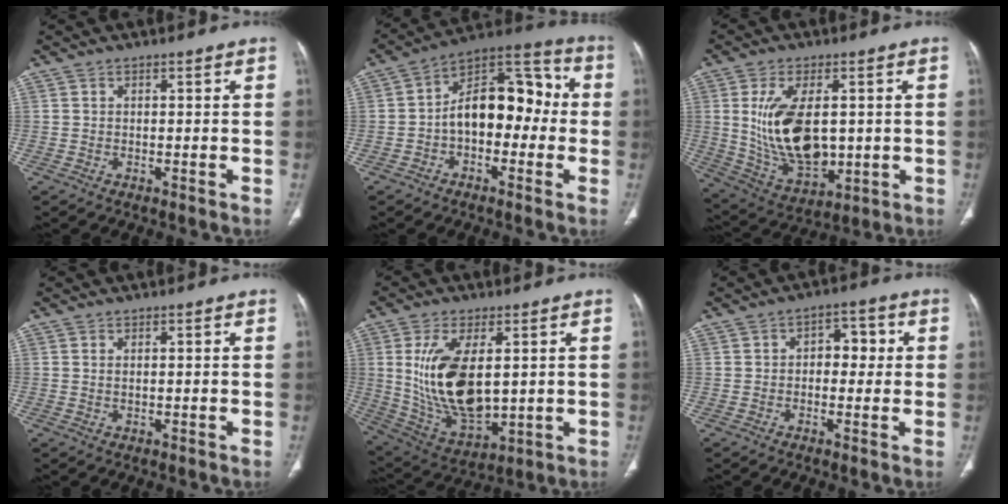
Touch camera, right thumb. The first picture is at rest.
{"total": 15.1, "force": [-1.2, 9.4, 11.7], "torque": [-0.144, 0.053, -0.034]}
{"total": 15.9, "force": [1.3, 8.8, 13.2], "torque": [-0.231, -0.016, 0.043]}
{"total": 0.6, "force": [0.2, 0.2, 0.6], "torque": [-0.016, 0.000, 0.006]}
{"total": 16.9, "force": [2.3, 8.6, 14.4], "torque": [-0.269, -0.022, 0.063]}
{"total": 5.7, "force": [0.6, 3.7, 4.2], "torque": [-0.027, 0.015, 0.001]}